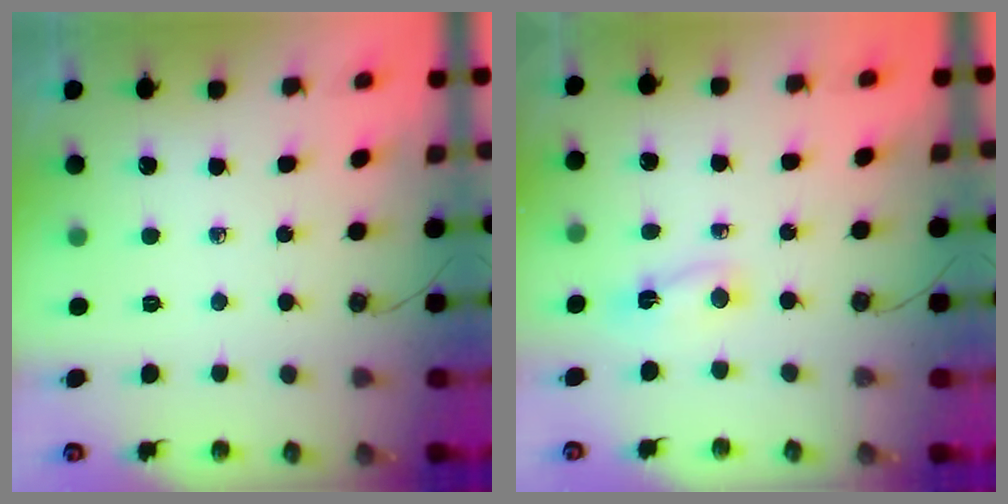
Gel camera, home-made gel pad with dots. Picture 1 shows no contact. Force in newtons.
{"total": 2.3, "press": 2.3, "slide": 0.4}